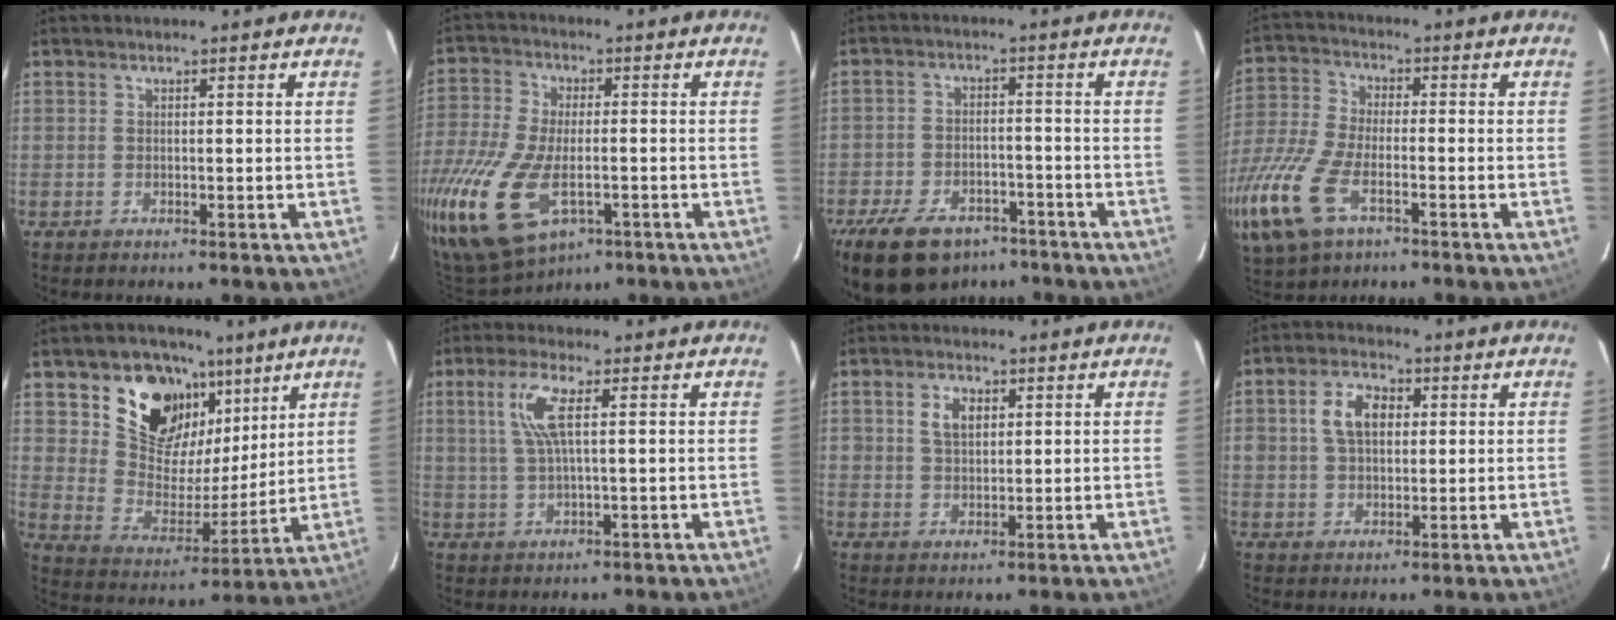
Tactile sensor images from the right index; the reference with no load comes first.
{"total": 17.8, "force": [-7.0, 9.1, 13.6], "torque": [-0.314, -0.037, -0.123]}
{"total": 17.7, "force": [-12.0, 9.7, 8.7], "torque": [-0.206, -0.012, -0.181]}
{"total": 18.2, "force": [-8.7, 8.9, 13.3], "torque": [-0.321, -0.037, -0.173]}
{"total": 16.7, "force": [9.5, 11.8, 6.9], "torque": [-0.139, 0.000, 0.176]}
{"total": 6.2, "force": [1.7, 0.8, 5.9], "torque": [-0.119, 0.004, 0.037]}
{"total": 4.1, "force": [1.5, 2.8, 2.6], "torque": [-0.047, 0.008, 0.029]}
{"total": 6.9, "force": [1.6, 4.7, 4.8], "torque": [-0.091, 0.019, 0.031]}